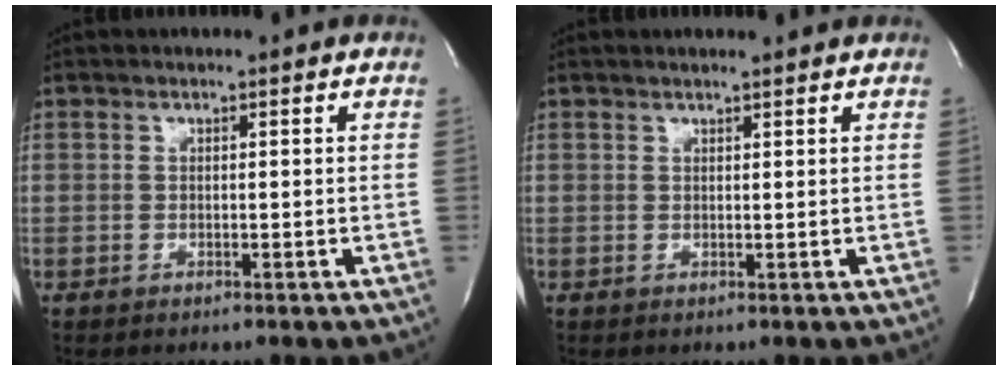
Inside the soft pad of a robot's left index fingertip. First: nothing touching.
{"total": 2.1, "force": [1.9, 0.2, 0.9], "torque": [-0.014, 0.008, 0.027]}